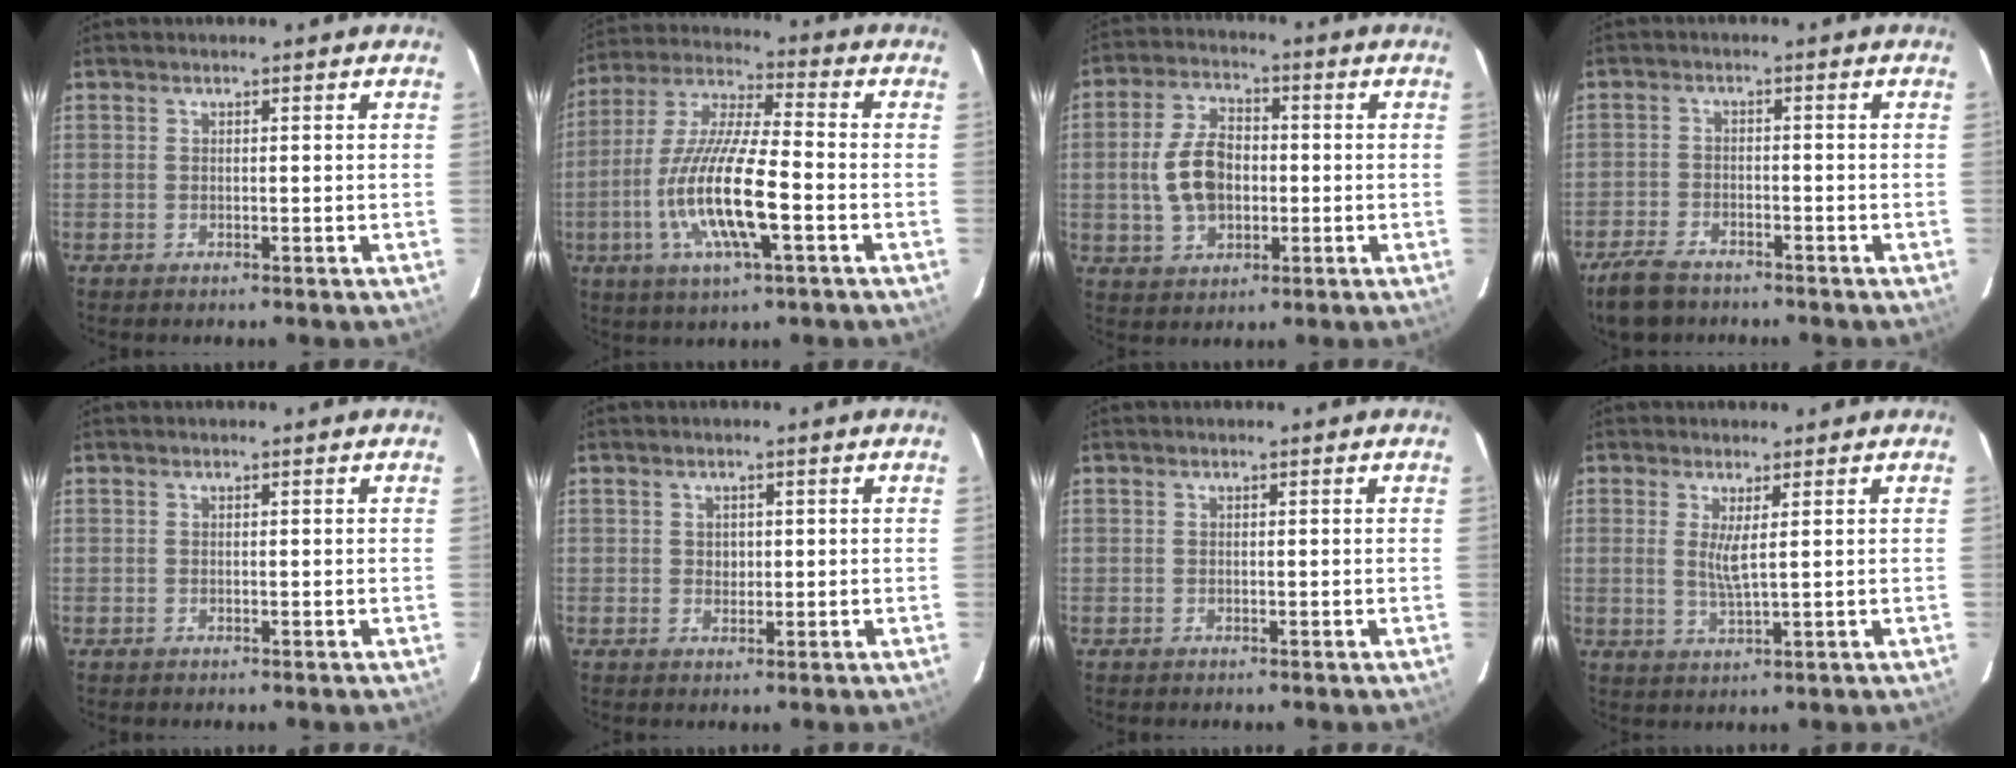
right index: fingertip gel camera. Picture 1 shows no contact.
{"total": 16.1, "force": [-4.7, 3.1, 15.0], "torque": [-0.304, -0.010, -0.090]}
{"total": 10.2, "force": [-0.6, 6.7, 7.7], "torque": [-0.152, 0.019, -0.001]}
{"total": 7.5, "force": [-6.0, 3.6, 3.0], "torque": [-0.090, -0.006, -0.106]}
{"total": 0.0}
{"total": 1.6, "force": [0.3, 1.5, 0.5], "torque": [-0.004, 0.004, 0.004]}
{"total": 0.0}
{"total": 3.5, "force": [1.0, 0.1, 3.4], "torque": [-0.063, -0.008, 0.018]}